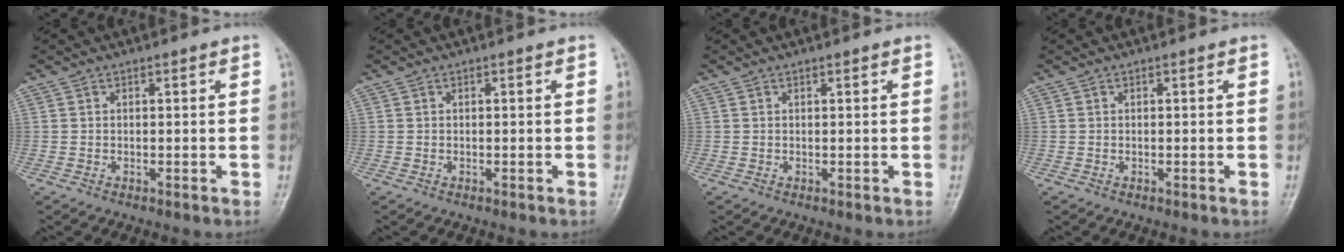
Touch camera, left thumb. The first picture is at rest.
{"total": 0.0}
{"total": 0.0}
{"total": 0.0}